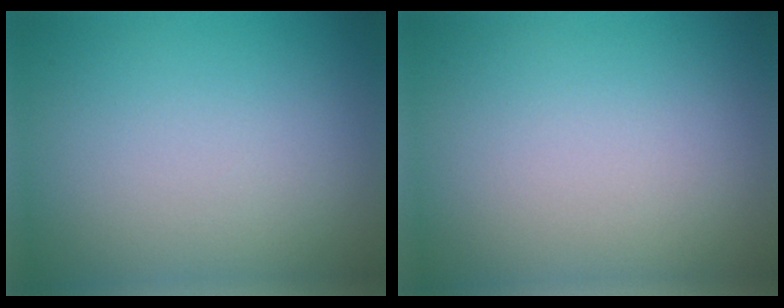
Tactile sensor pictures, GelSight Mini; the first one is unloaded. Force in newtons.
{"total": 0.0}